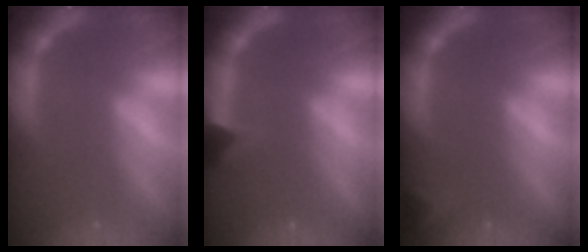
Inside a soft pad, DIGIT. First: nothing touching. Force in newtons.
{"total": 2.4}
{"total": 1.9}